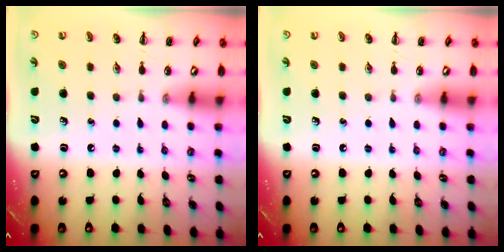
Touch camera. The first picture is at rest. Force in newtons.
{"total": 0.0}